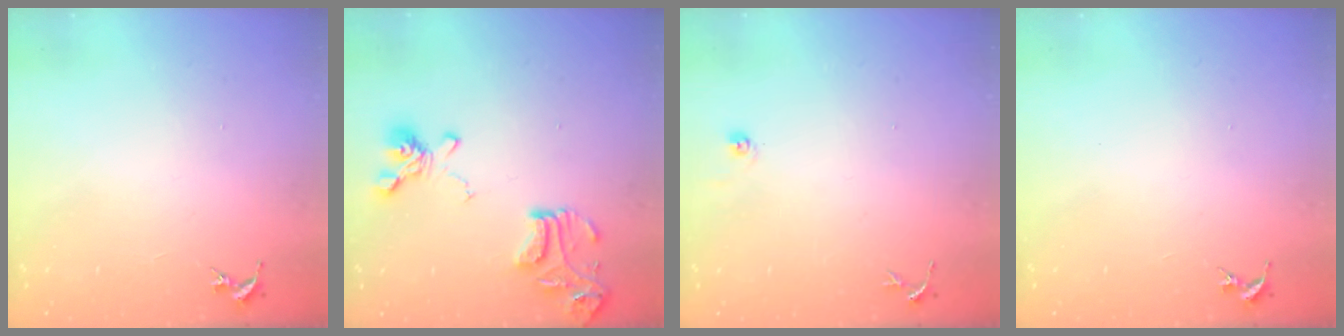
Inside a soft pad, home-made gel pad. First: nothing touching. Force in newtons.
{"total": 15.9, "press": 15.8, "slide": 1.7}
{"total": 5.1, "press": 5.0, "slide": 0.4}
{"total": 0.0}